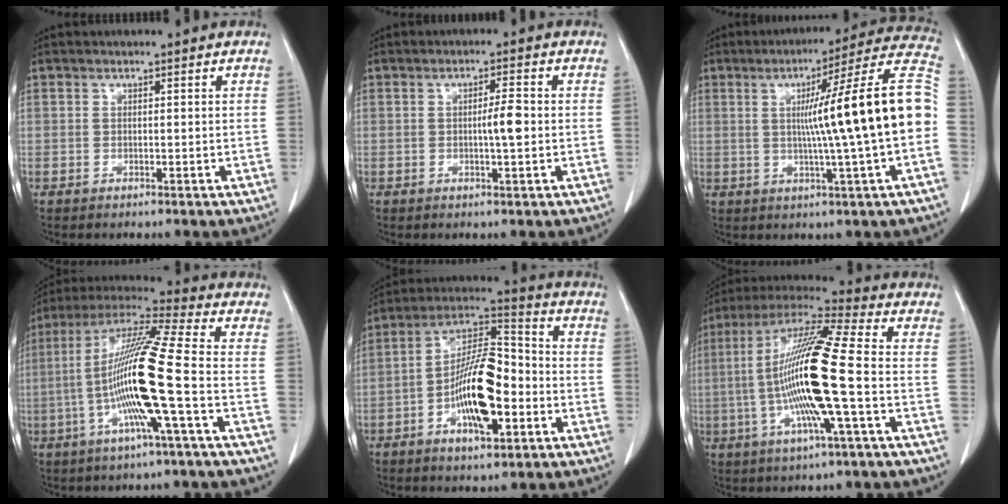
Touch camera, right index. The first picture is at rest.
{"total": 3.2, "force": [-0.2, 0.2, 3.1], "torque": [-0.055, -0.001, -0.004]}
{"total": 18.7, "force": [0.2, -1.7, 18.6], "torque": [-0.250, 0.021, -0.010]}
{"total": 16.1, "force": [-3.4, -1.0, 15.7], "torque": [-0.306, 0.000, -0.079]}
{"total": 14.3, "force": [-4.2, 4.5, 12.9], "torque": [-0.239, 0.013, -0.072]}
{"total": 17.9, "force": [-2.6, 0.3, 17.7], "torque": [-0.352, -0.001, -0.059]}